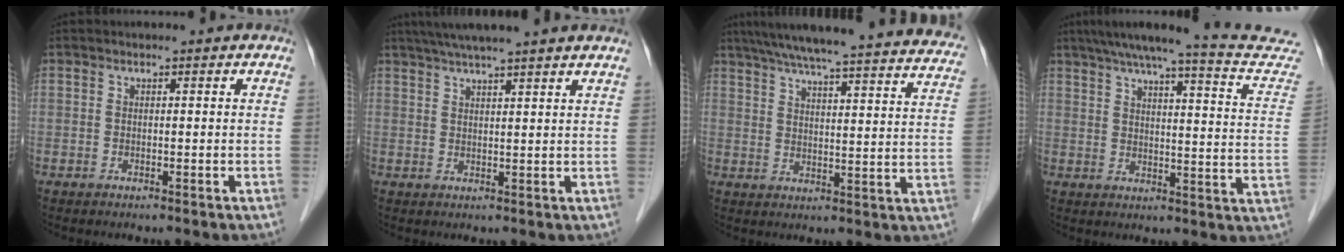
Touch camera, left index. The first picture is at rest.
{"total": 11.2, "force": [9.4, -0.6, 6.0], "torque": [-0.096, 0.034, 0.119]}
{"total": 32.0, "force": [28.8, 2.9, 13.8], "torque": [-0.215, -0.042, 0.348]}
{"total": 20.7, "force": [19.0, 0.6, 8.3], "torque": [-0.109, -0.047, 0.221]}